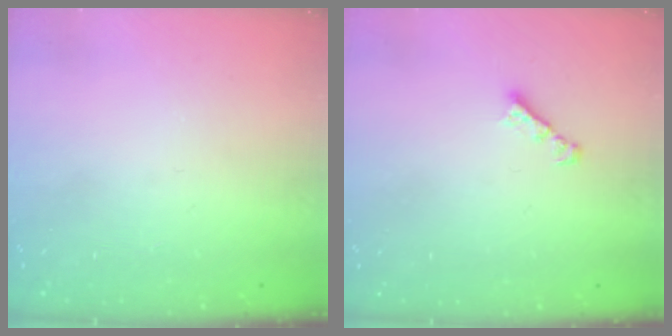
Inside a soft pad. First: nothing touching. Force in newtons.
{"total": 1.7, "press": 1.6, "slide": 0.5}